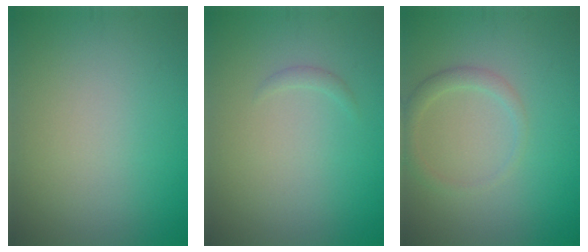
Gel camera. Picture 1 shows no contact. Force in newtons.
{"total": 0.6, "press": 0.6, "slide": 0.1}
{"total": 1.7, "press": 1.7, "slide": 0.1}